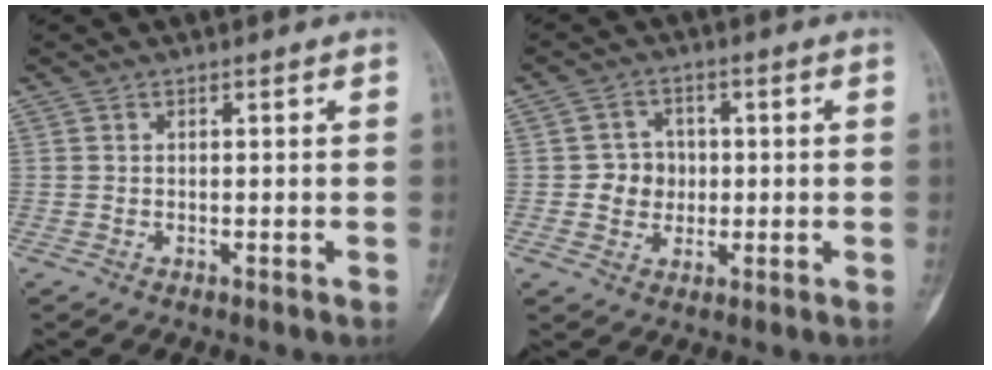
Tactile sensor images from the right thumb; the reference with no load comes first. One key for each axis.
{"total": 5.4, "fx": -0.1, "fy": 5.0, "fz": 1.9, "tx": 0.001, "ty": 0.009, "tz": -0.005}